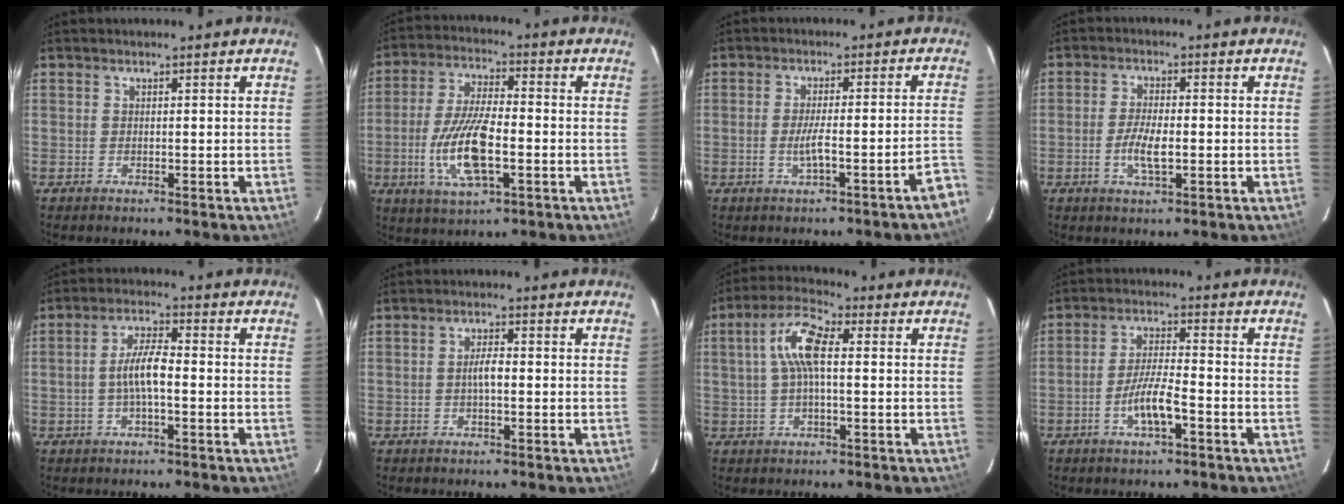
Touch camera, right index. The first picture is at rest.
{"total": 12.7, "force": [-3.4, 4.3, 11.4], "torque": [-0.237, -0.009, -0.062]}
{"total": 6.8, "force": [-3.9, -0.3, 5.6], "torque": [-0.077, -0.002, -0.053]}
{"total": 5.0, "force": [-1.4, 1.6, 4.6], "torque": [-0.093, -0.004, -0.026]}
{"total": 5.9, "force": [-1.3, 1.3, 5.6], "torque": [-0.112, 0.009, -0.023]}
{"total": 2.2, "force": [-0.3, 0.8, 2.0], "torque": [-0.038, 0.004, -0.006]}
{"total": 8.1, "force": [0.9, 2.7, 7.6], "torque": [-0.157, 0.021, 0.016]}
{"total": 8.0, "force": [-3.9, 1.5, 6.9], "torque": [-0.136, -0.002, -0.070]}